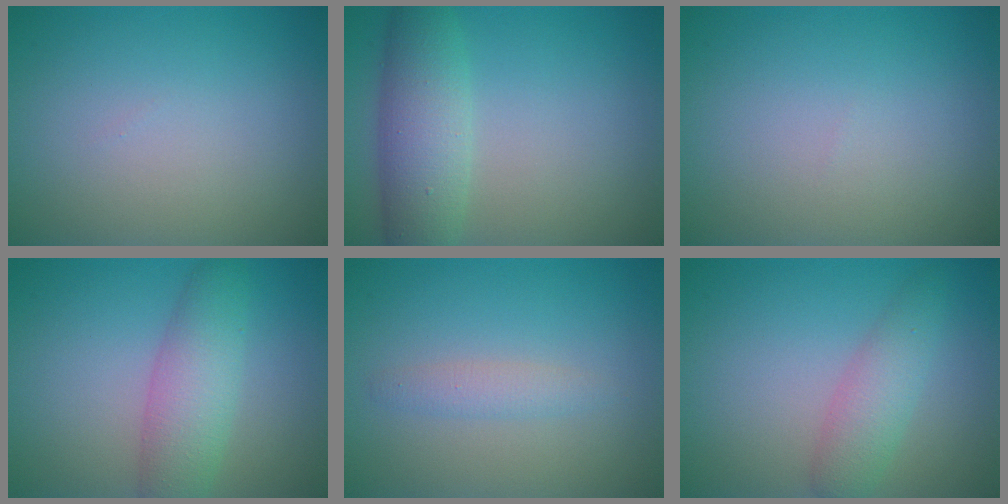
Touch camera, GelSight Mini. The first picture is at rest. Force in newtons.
{"total": 5.2, "press": 5.2, "slide": 0.1}
{"total": 0.0}
{"total": 4.6, "press": 4.6, "slide": 0.1}
{"total": 1.5, "press": 1.5, "slide": 0.0}
{"total": 3.0, "press": 3.0, "slide": 0.1}